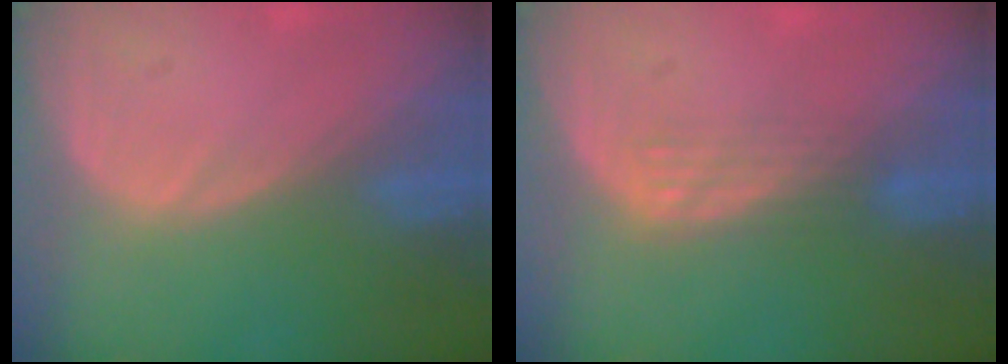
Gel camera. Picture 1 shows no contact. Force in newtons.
{"total": 2.9, "press": 2.6, "slide": 1.4}